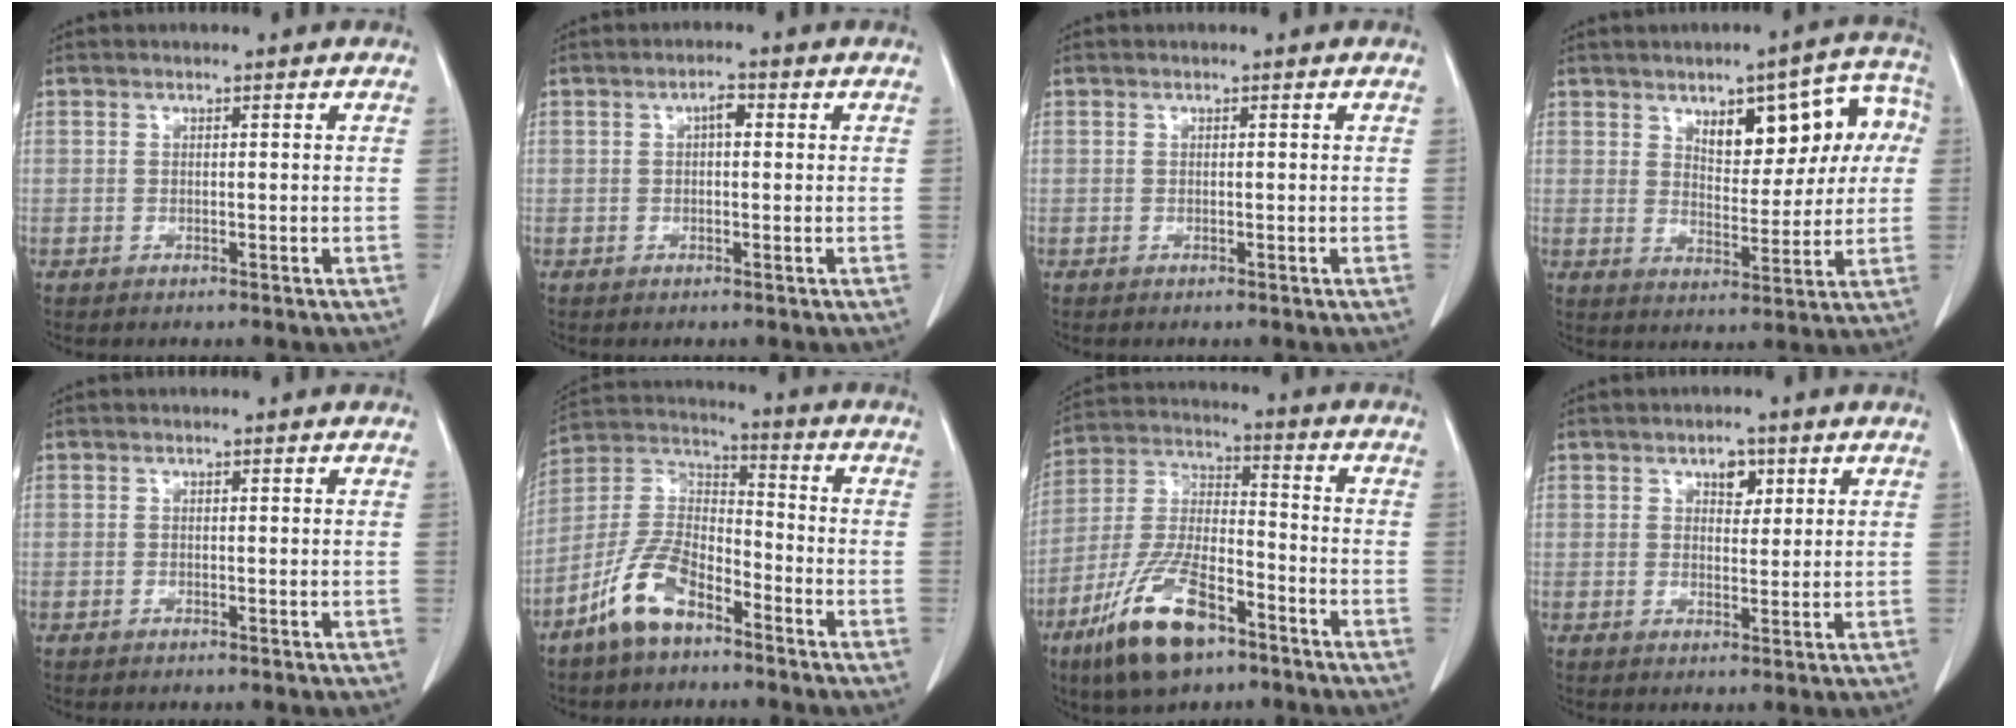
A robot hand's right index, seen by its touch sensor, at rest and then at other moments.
{"total": 1.9, "force": [0.4, 0.8, 1.7], "torque": [-0.025, 0.007, 0.003]}
{"total": 0.0}
{"total": 12.5, "force": [4.1, 5.7, 10.4], "torque": [-0.120, 0.034, 0.060]}
{"total": 0.0}
{"total": 10.8, "force": [-7.0, 4.2, 7.0], "torque": [-0.158, 0.004, -0.142]}
{"total": 14.8, "force": [-9.0, 4.6, 10.8], "torque": [-0.227, -0.014, -0.167]}
{"total": 3.0, "force": [1.5, 1.8, 1.8], "torque": [-0.023, 0.002, 0.023]}